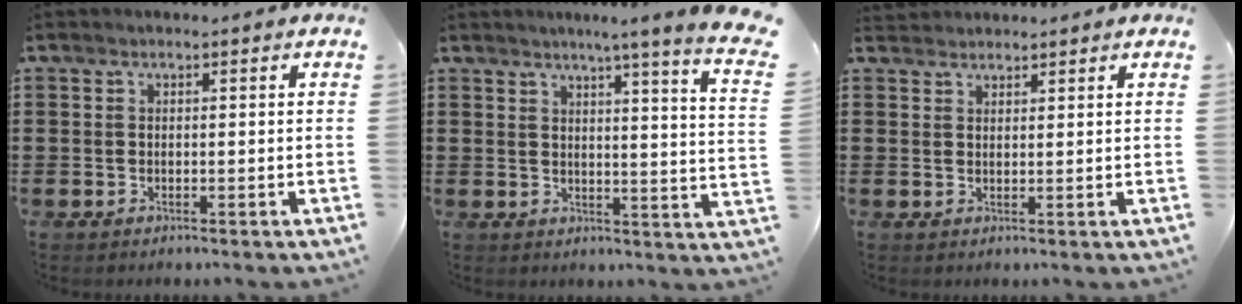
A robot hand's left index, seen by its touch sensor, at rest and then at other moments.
{"total": 4.9, "force": [3.5, -1.5, 3.0], "torque": [-0.066, -0.032, 0.050]}
{"total": 1.8, "force": [1.6, 0.7, -0.1], "torque": [-0.003, 0.004, 0.033]}